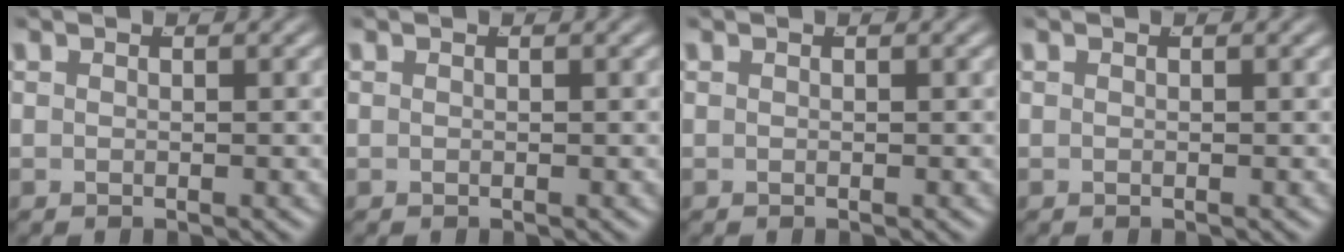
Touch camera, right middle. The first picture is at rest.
{"total": 0.0}
{"total": 0.0}
{"total": 0.0}